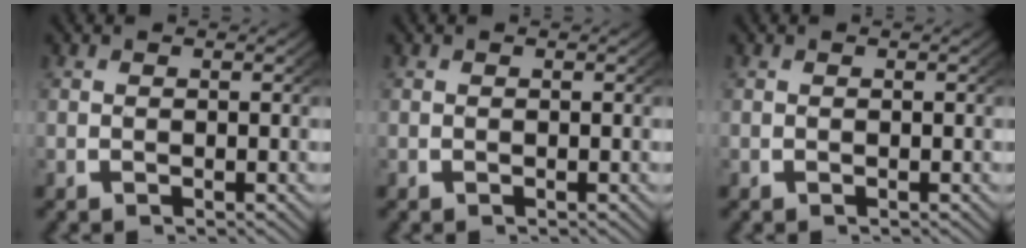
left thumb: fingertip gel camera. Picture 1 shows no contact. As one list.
[{"total": 0.0}, {"total": 0.0}]